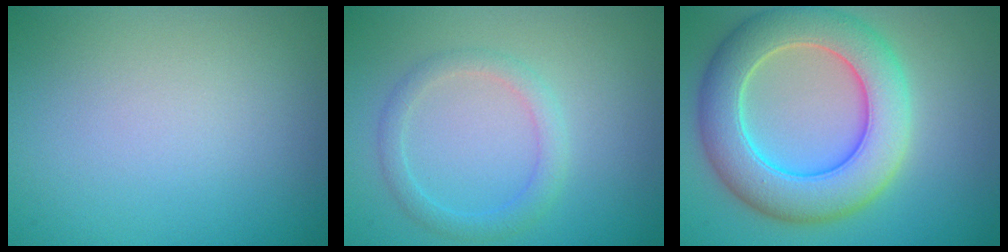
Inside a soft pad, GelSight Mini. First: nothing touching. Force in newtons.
{"total": 2.1, "press": 2.1, "slide": 0.1}
{"total": 8.5, "press": 8.4, "slide": 0.4}